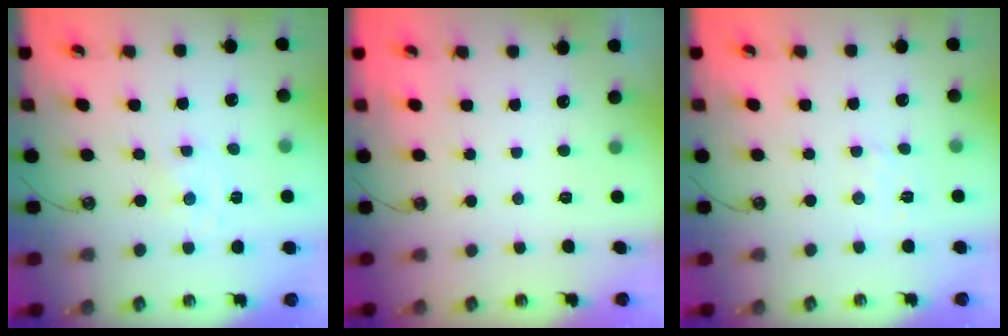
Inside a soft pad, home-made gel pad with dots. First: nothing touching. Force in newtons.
{"total": 0.0}
{"total": 2.6, "press": 2.6, "slide": 0.4}